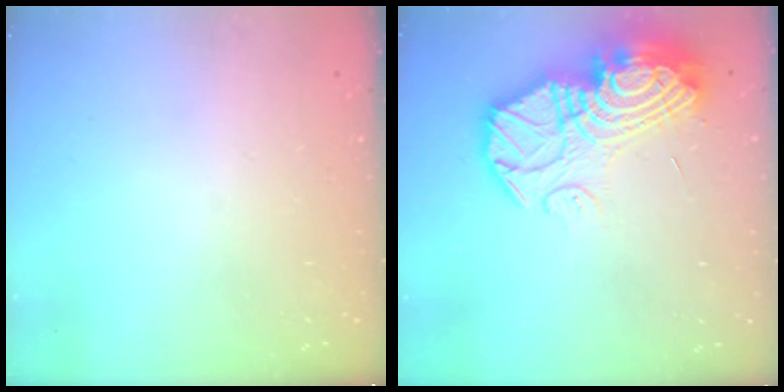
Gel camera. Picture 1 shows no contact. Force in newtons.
{"total": 23.2, "press": 23.1, "slide": 2.1}